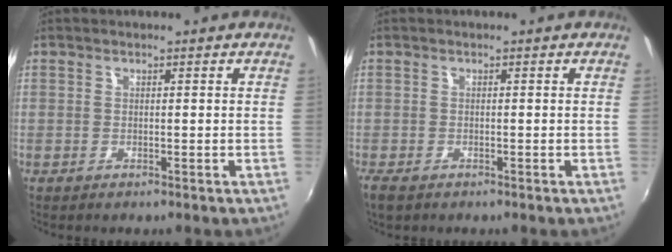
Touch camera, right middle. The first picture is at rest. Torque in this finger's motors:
{"motor_torque": [0.50, -0.44, 0.04, 0.06]}